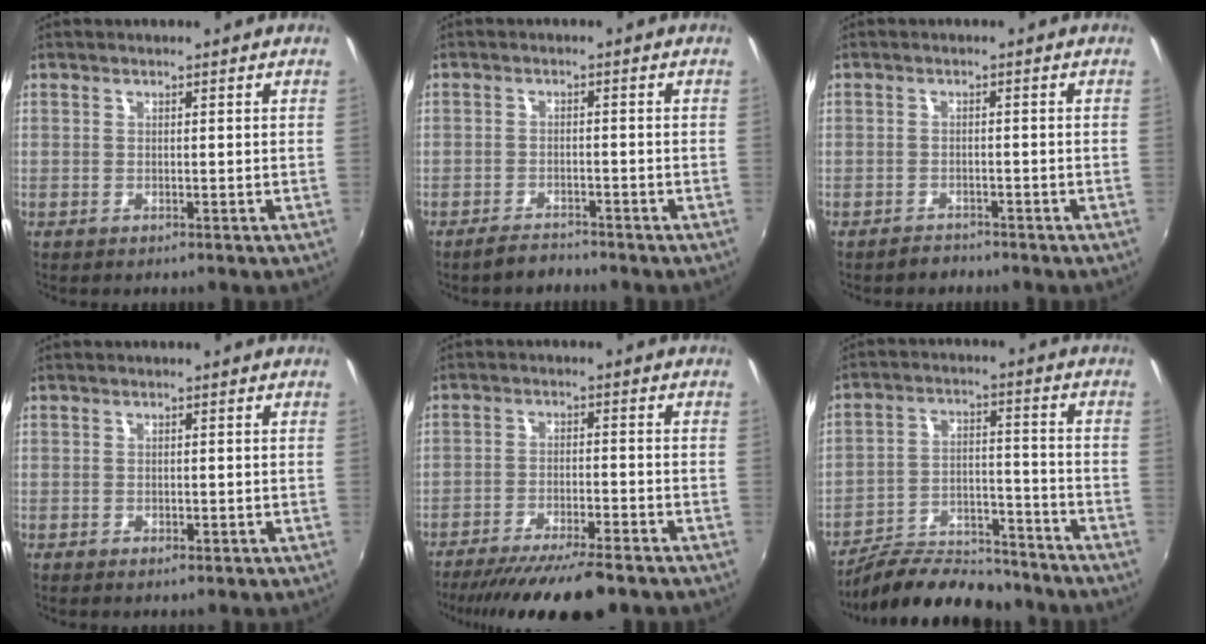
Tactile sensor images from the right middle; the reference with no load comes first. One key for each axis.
{"total": 3.0, "fx": -2.8, "fy": 0.9, "fz": 0.8, "tx": -0.029, "ty": 0.000, "tz": -0.049}
{"total": 2.1, "fx": -1.9, "fy": 0.9, "fz": 0.1, "tx": -0.009, "ty": 0.000, "tz": -0.031}
{"total": 1.3, "fx": -0.7, "fy": 0.8, "fz": 0.8, "tx": -0.013, "ty": -0.005, "tz": -0.012}
{"total": 14.5, "fx": -12.1, "fy": 2.1, "fz": 7.8, "tx": -0.156, "ty": -0.031, "tz": -0.191}
{"total": 16.5, "fx": -14.5, "fy": 5.3, "fz": 5.9, "tx": -0.119, "ty": 0.012, "tz": -0.219}